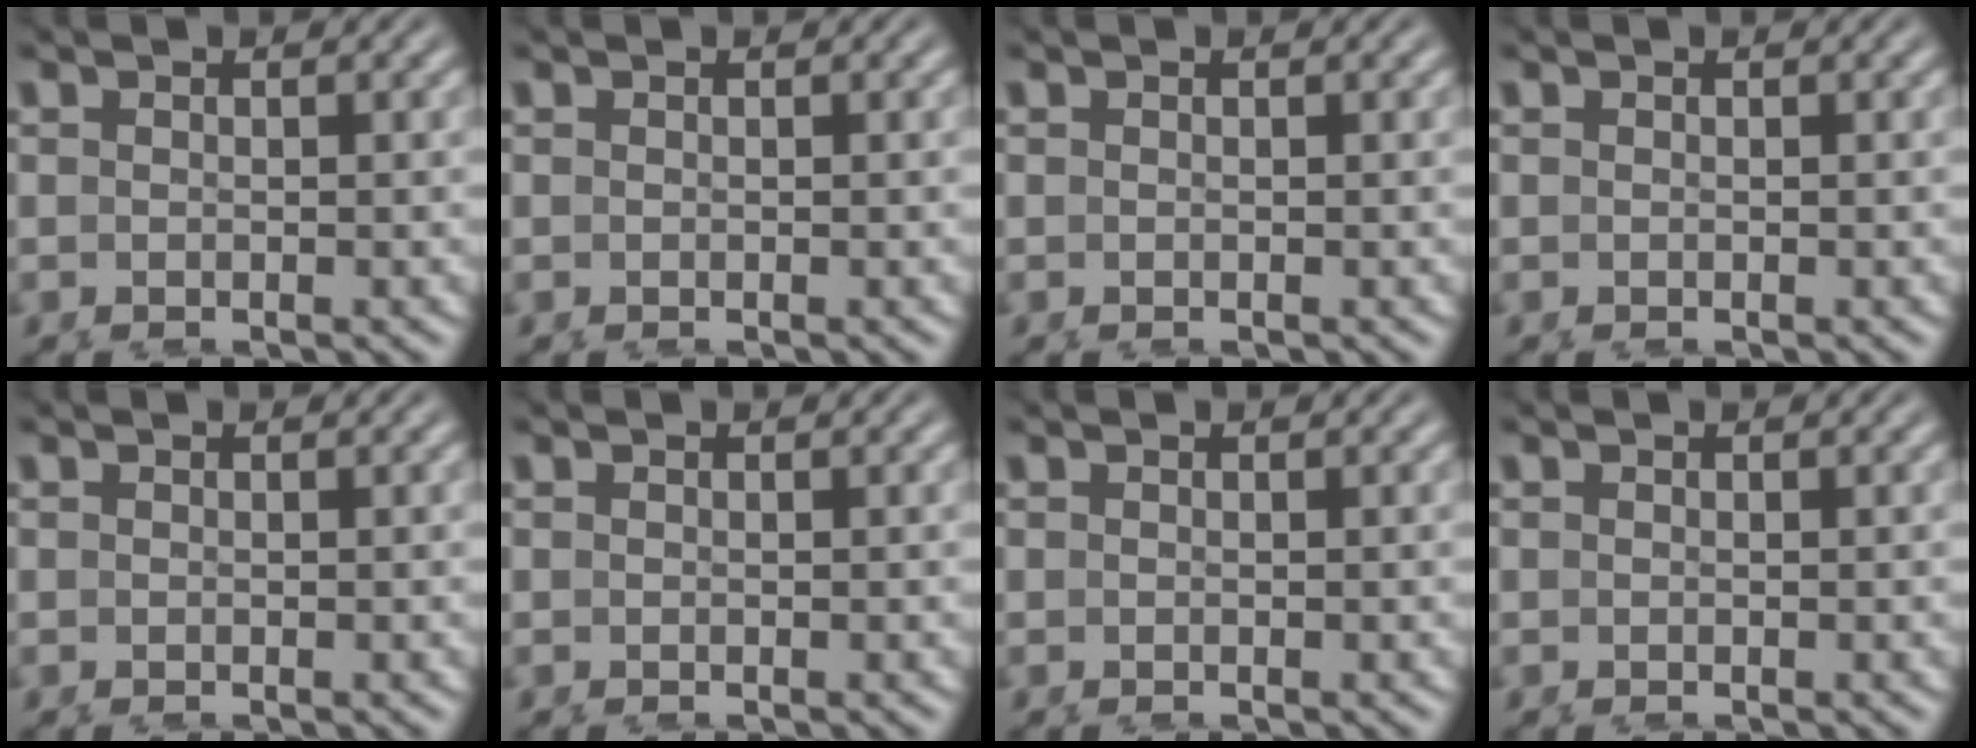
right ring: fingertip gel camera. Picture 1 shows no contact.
{"total": 0.0}
{"total": 0.0}
{"total": 0.0}
{"total": 0.0}
{"total": 0.0}
{"total": 0.0}
{"total": 0.0}